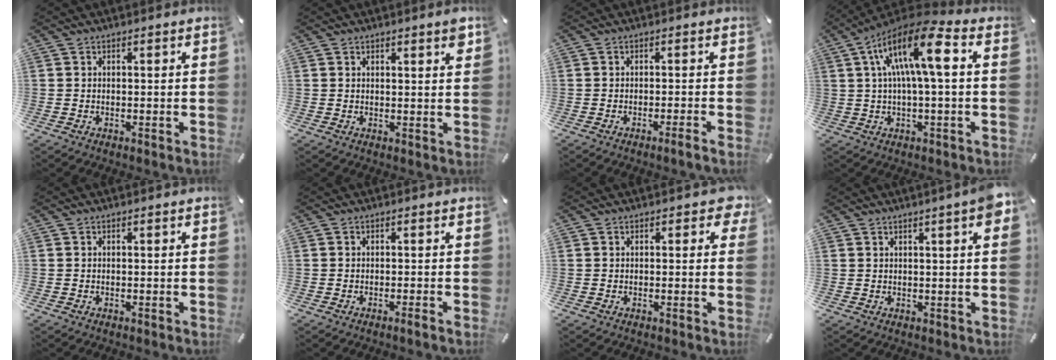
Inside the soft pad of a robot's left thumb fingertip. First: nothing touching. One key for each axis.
{"total": 2.0, "fx": 1.6, "fy": 0.3, "fz": 1.2, "tx": -0.009, "ty": -0.010, "tz": 0.023}
{"total": 2.4, "fx": -1.0, "fy": -0.1, "fz": 2.2, "tx": -0.034, "ty": -0.006, "tz": -0.018}
{"total": 15.0, "fx": 3.4, "fy": 4.4, "fz": 13.9, "tx": -0.267, "ty": 0.002, "tz": 0.053}
{"total": 0.0}
{"total": 1.7, "fx": -0.6, "fy": -0.1, "fz": 1.6, "tx": -0.023, "ty": -0.005, "tz": -0.010}
{"total": 2.4, "fx": 1.0, "fy": 1.5, "fz": 1.6, "tx": -0.009, "ty": -0.002, "tz": 0.011}
{"total": 4.3, "fx": 2.1, "fy": 0.6, "fz": 3.7, "tx": -0.057, "ty": -0.008, "tz": 0.032}